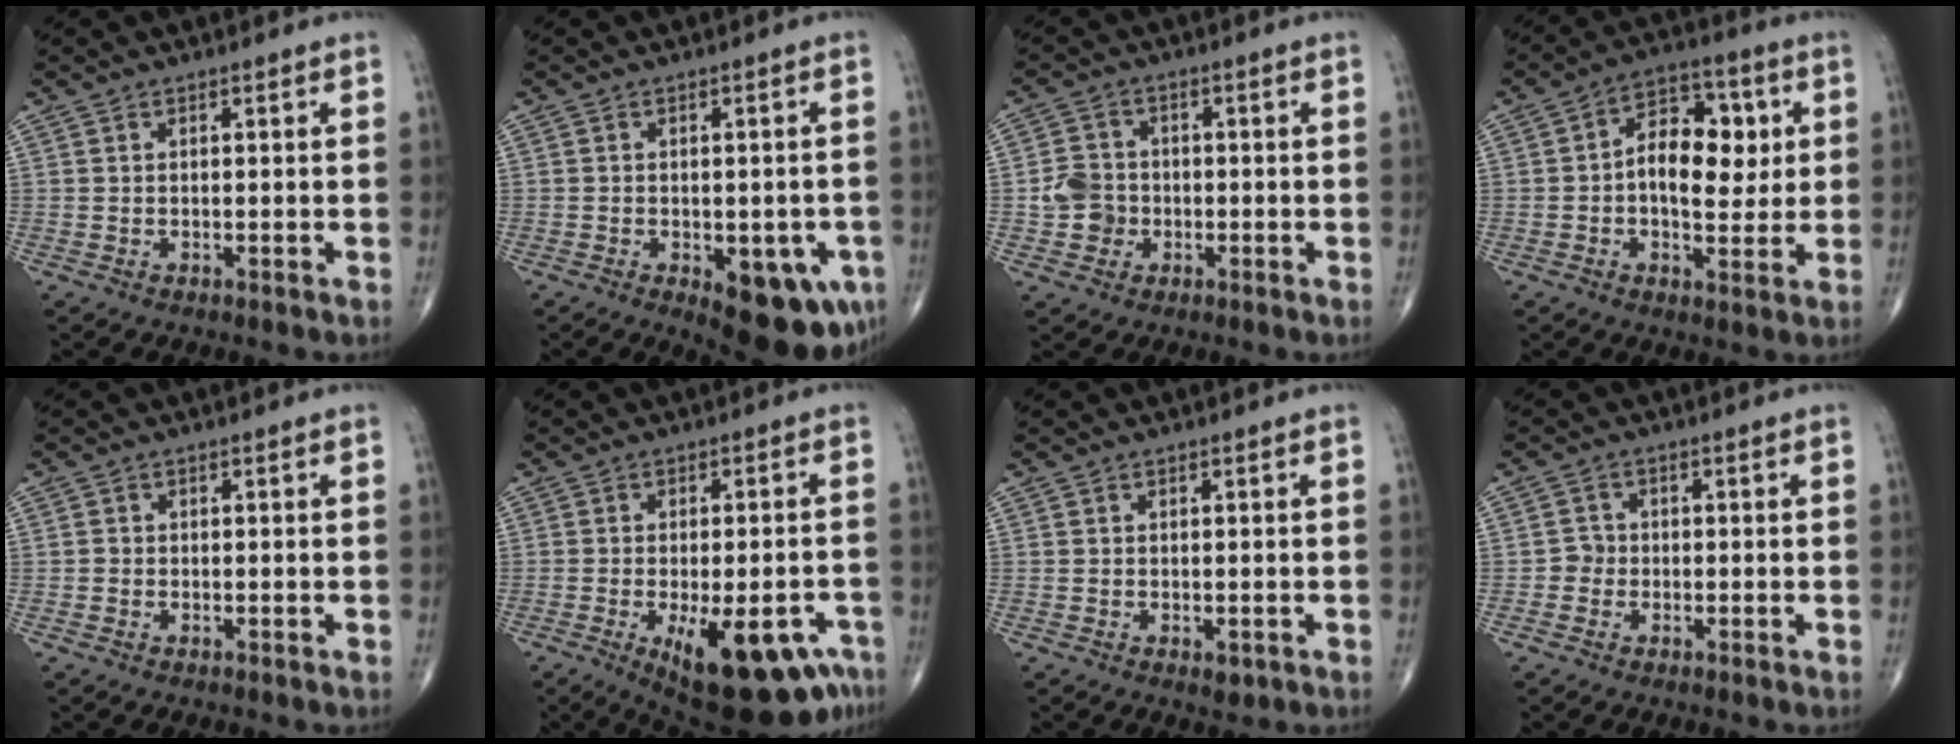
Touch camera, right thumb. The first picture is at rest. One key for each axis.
{"total": 12.7, "fx": -4.9, "fy": 5.8, "fz": 10.2, "tx": -0.105, "ty": 0.002, "tz": -0.051}
{"total": 5.4, "fx": -1.1, "fy": 4.9, "fz": 2.0, "tx": -0.021, "ty": 0.012, "tz": -0.025}
{"total": 12.4, "fx": 1.1, "fy": 7.4, "fz": 9.9, "tx": -0.117, "ty": 0.013, "tz": 0.011}
{"total": 0.7, "fx": -0.2, "fy": 0.7, "fz": 0.1, "tx": -0.001, "ty": 0.003, "tz": -0.005}
{"total": 17.6, "fx": -8.6, "fy": 6.8, "fz": 13.8, "tx": -0.133, "ty": 0.011, "tz": -0.104}
{"total": 1.6, "fx": -0.6, "fy": 0.8, "fz": 1.2, "tx": -0.011, "ty": -0.003, "tz": -0.005}
{"total": 2.2, "fx": -0.7, "fy": 2.1, "fz": 0.4, "tx": 0.005, "ty": 0.009, "tz": -0.020}